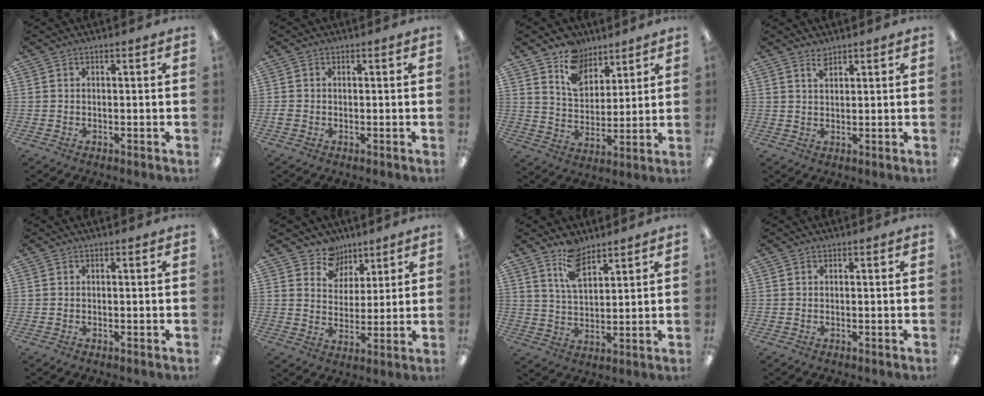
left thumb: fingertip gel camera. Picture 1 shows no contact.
{"total": 1.2, "force": [-0.3, 1.0, 0.6], "torque": [-0.010, 0.005, -0.006]}
{"total": 11.1, "force": [7.9, 7.1, 3.2], "torque": [-0.060, -0.045, 0.151]}
{"total": 2.4, "force": [2.1, 0.9, 1.0], "torque": [-0.015, -0.004, 0.037]}
{"total": 0.0}
{"total": 8.6, "force": [6.3, 5.9, 0.2], "torque": [-0.013, -0.051, 0.118]}
{"total": 8.9, "force": [6.3, 4.2, 4.7], "torque": [-0.092, -0.022, 0.116]}
{"total": 0.0}